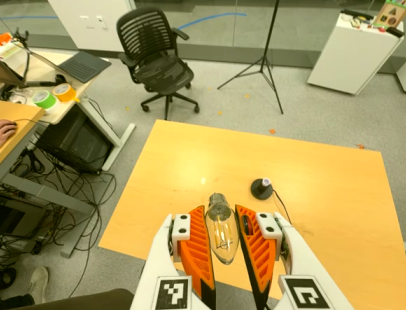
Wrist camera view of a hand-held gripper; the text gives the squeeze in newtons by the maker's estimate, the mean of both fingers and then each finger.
{"total": 11.6, "left": 12.5, "right": 10.8}